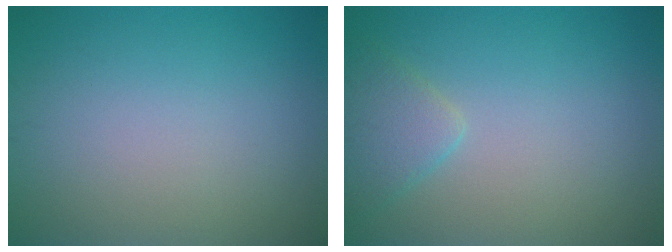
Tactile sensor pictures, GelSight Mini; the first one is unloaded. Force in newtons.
{"total": 2.4, "press": 2.4, "slide": 0.2}